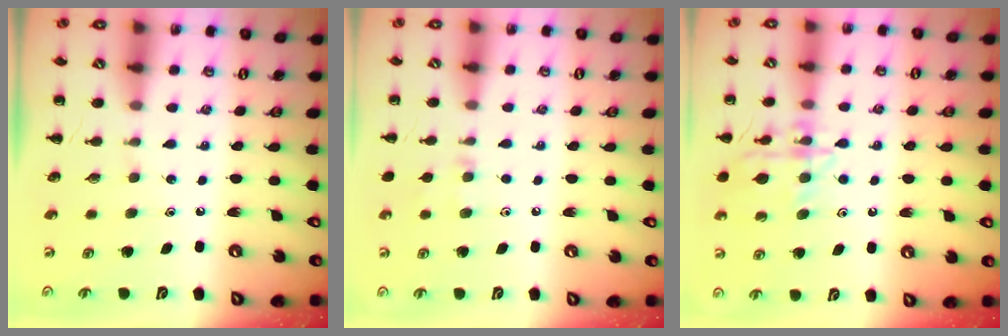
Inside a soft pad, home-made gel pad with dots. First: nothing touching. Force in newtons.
{"total": 5.9, "press": 5.6, "slide": 1.8}
{"total": 14.9, "press": 14.8, "slide": 1.5}